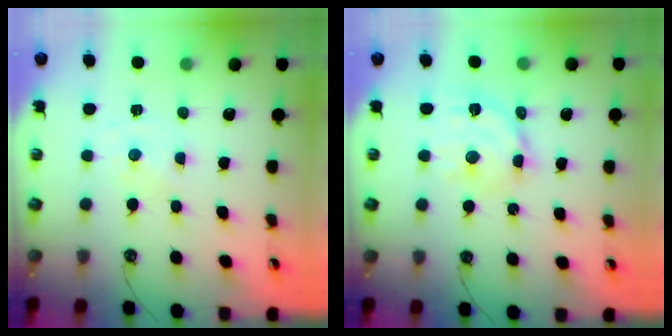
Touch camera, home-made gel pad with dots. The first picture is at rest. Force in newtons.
{"total": 12.6, "press": 12.5, "slide": 1.0}